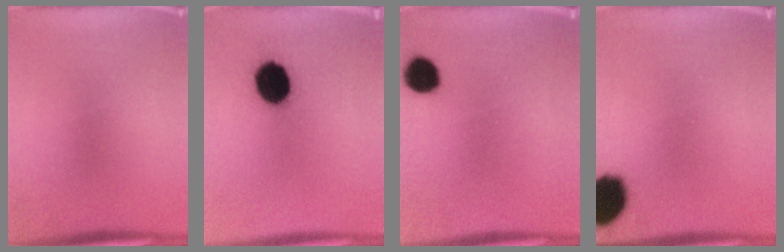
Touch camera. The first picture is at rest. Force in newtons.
{"total": 12.4}
{"total": 6.4}
{"total": 13.5}